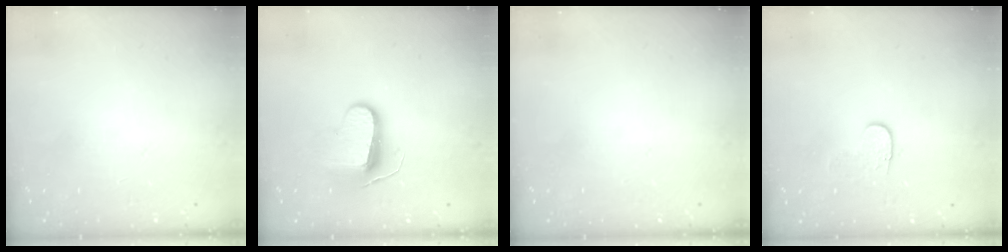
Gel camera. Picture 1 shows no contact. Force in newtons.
{"total": 9.0, "press": 9.0, "slide": 0.4}
{"total": 0.0}
{"total": 3.8, "press": 3.8, "slide": 0.5}